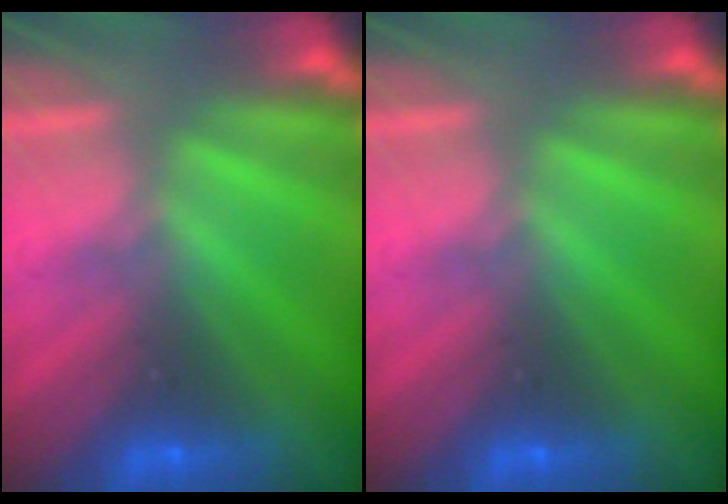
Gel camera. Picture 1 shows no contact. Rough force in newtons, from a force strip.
{"total": 0.0}